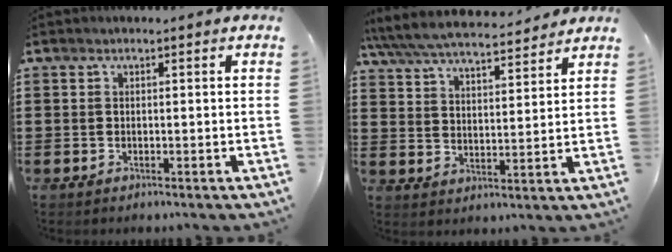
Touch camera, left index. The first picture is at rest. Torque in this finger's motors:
{"motor_torque": [1.44, -0.70, 1.05, 0.21]}